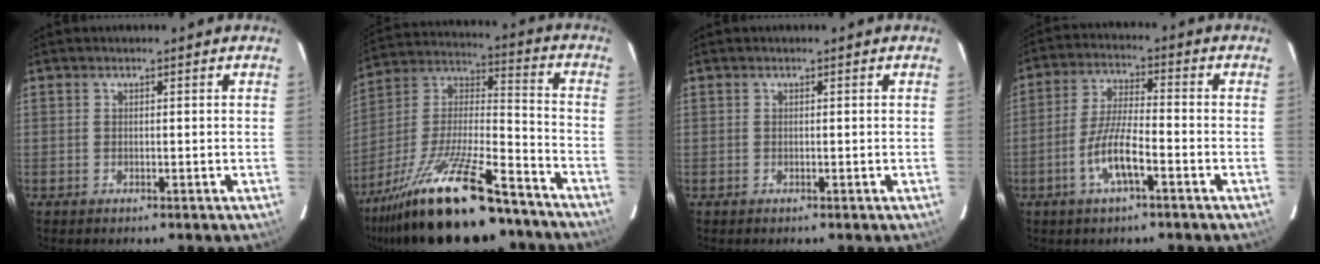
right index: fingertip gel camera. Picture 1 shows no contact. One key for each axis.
{"total": 26.0, "fx": -18.7, "fy": 6.9, "fz": 16.7, "tx": -0.308, "ty": -0.020, "tz": -0.298}
{"total": 0.0}
{"total": 8.0, "fx": -3.8, "fy": 1.7, "fz": 6.8, "tx": -0.142, "ty": -0.001, "tz": -0.070}